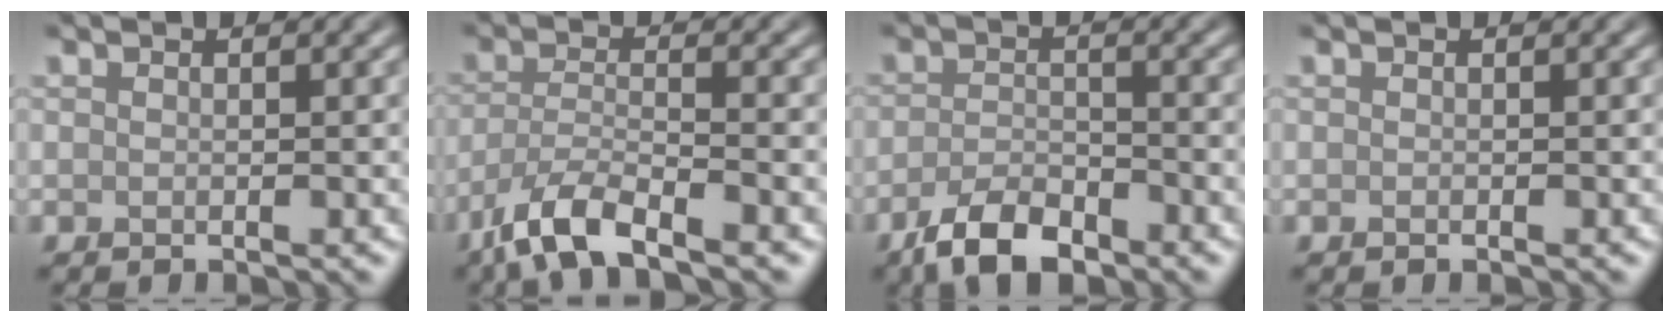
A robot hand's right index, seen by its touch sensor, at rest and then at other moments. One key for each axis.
{"total": 5.7, "fx": -4.1, "fy": 1.5, "fz": 3.7, "tx": -0.076, "ty": -0.008, "tz": -0.086}
{"total": 4.8, "fx": -3.4, "fy": 1.9, "fz": 2.8, "tx": -0.049, "ty": -0.005, "tz": -0.067}
{"total": 0.0}